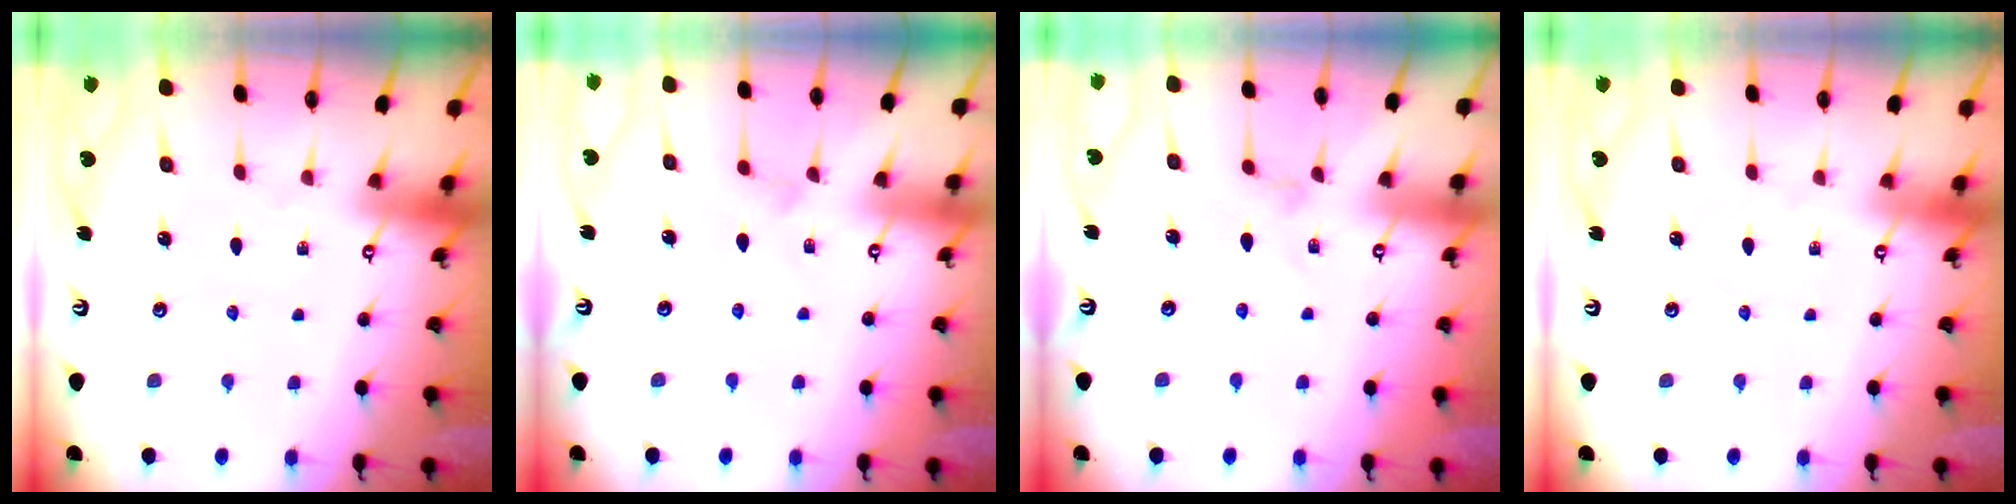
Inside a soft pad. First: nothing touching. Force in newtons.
{"total": 2.1, "press": 2.1, "slide": 0.5}
{"total": 2.7, "press": 2.6, "slide": 0.5}
{"total": 0.0}